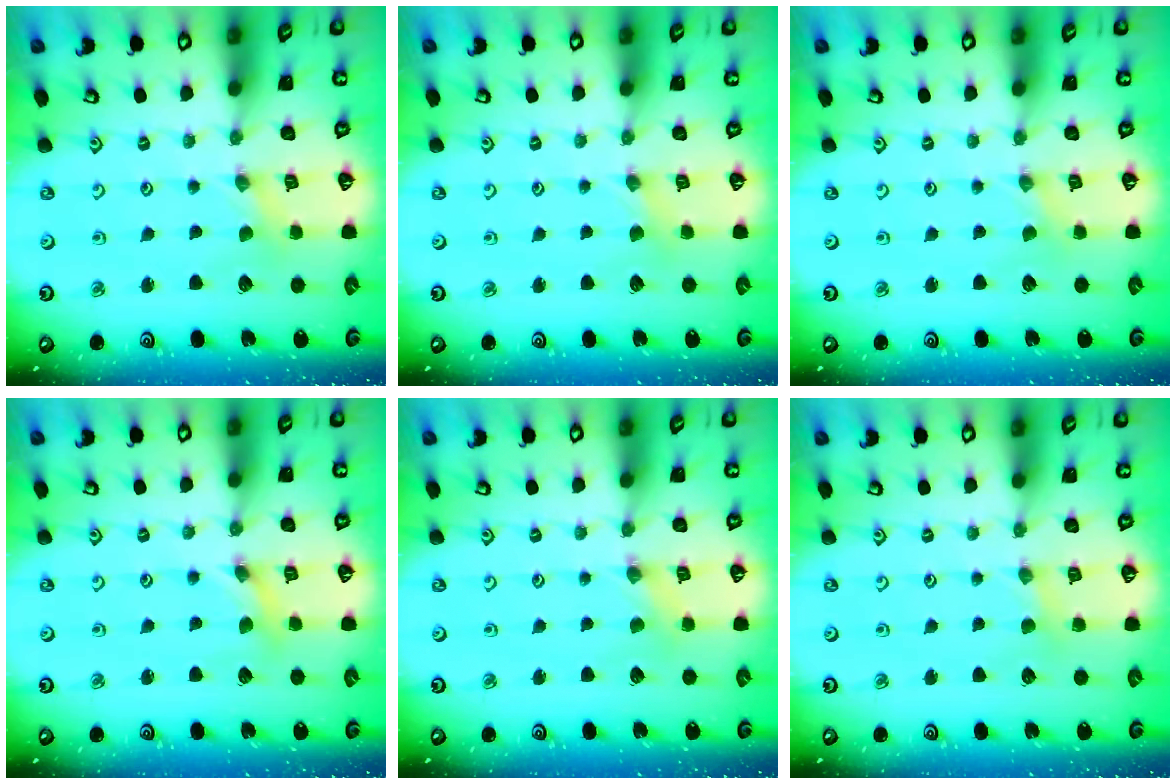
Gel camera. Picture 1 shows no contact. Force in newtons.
{"total": 1.8, "press": 1.7, "slide": 0.3}
{"total": 0.0}
{"total": 2.5, "press": 2.4, "slide": 0.3}
{"total": 1.3, "press": 1.3, "slide": 0.2}
{"total": 2.6, "press": 2.6, "slide": 0.4}